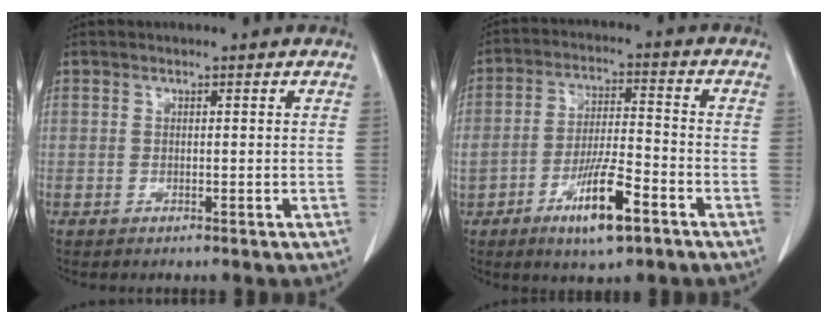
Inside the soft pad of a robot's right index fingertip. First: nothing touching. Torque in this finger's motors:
{"motor_torque": [1.90, -0.24, 0.64, 0.18]}